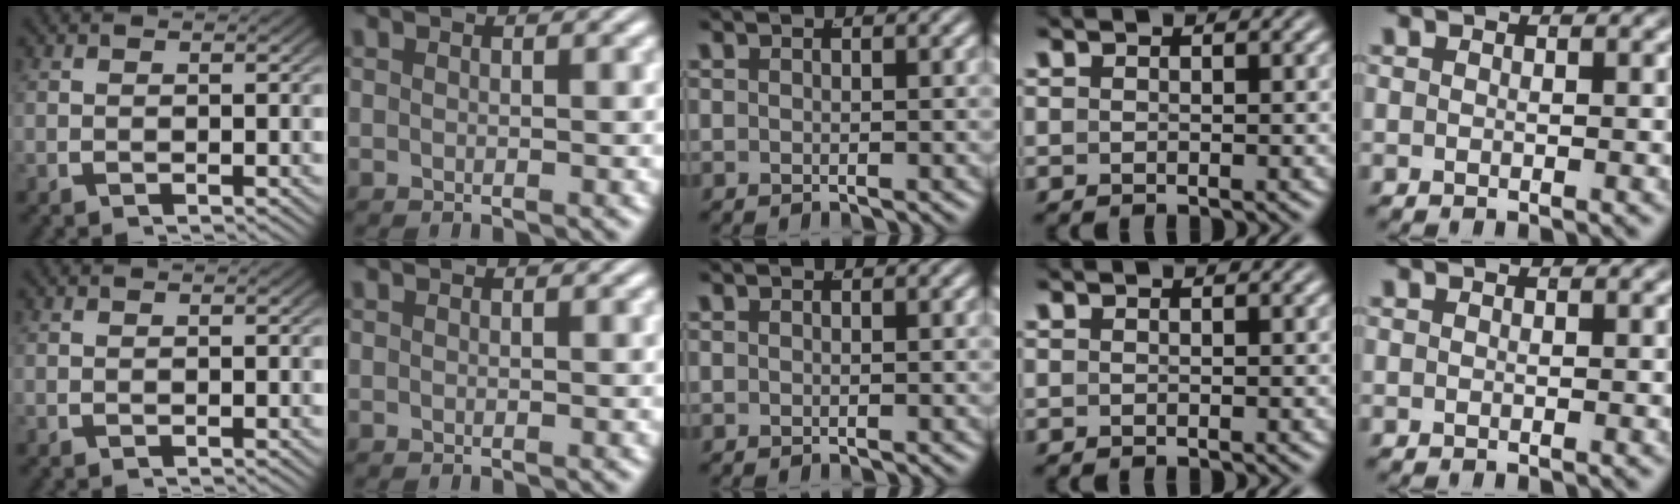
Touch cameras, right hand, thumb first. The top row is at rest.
{}